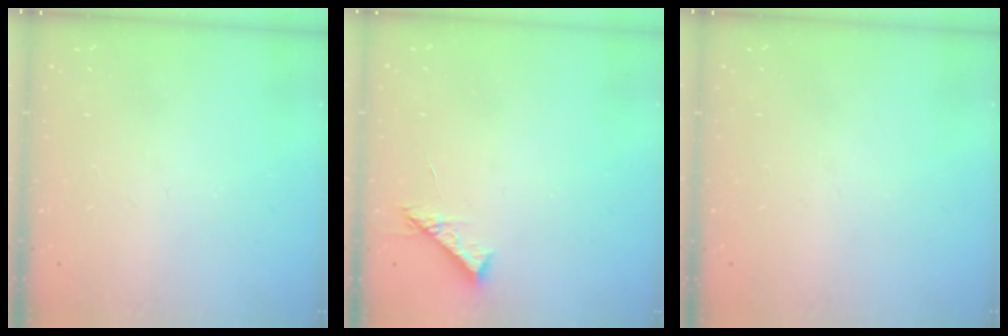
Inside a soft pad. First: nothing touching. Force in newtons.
{"total": 6.0, "press": 6.0, "slide": 0.5}
{"total": 0.0}